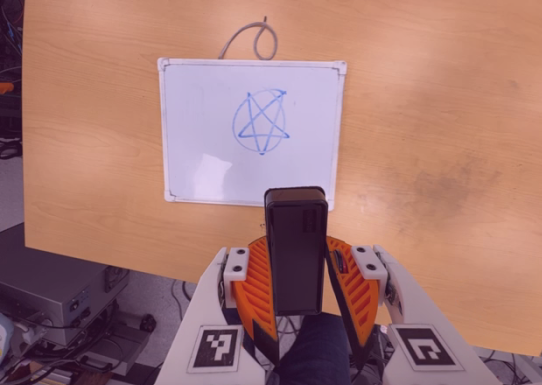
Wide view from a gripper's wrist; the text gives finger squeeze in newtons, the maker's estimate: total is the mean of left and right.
{"total": 5.0, "left": 4.9, "right": 5.1}